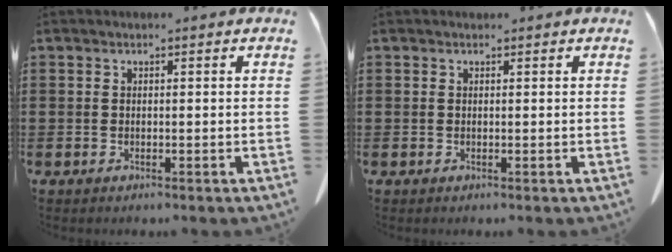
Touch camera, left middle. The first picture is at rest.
{"total": 0.0}